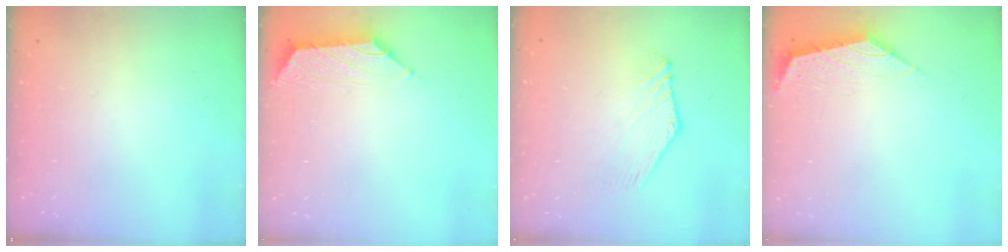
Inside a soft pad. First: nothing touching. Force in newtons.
{"total": 1.7, "press": 1.6, "slide": 0.6}
{"total": 1.1, "press": 1.1, "slide": 0.2}
{"total": 1.6, "press": 1.5, "slide": 0.5}